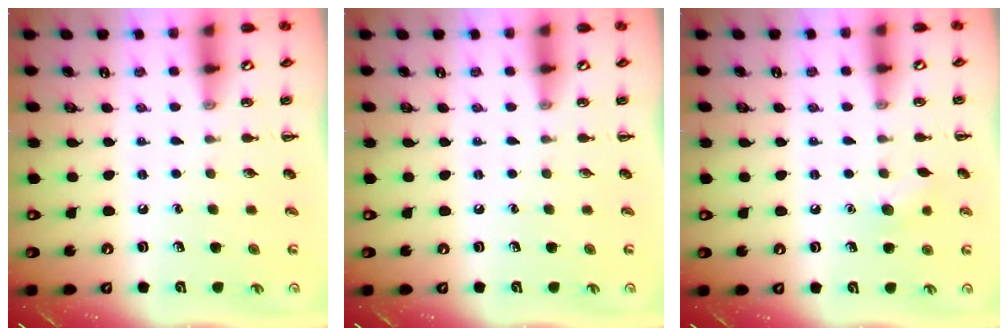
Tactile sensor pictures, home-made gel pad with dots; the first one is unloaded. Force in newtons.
{"total": 0.0}
{"total": 6.2, "press": 5.9, "slide": 1.7}